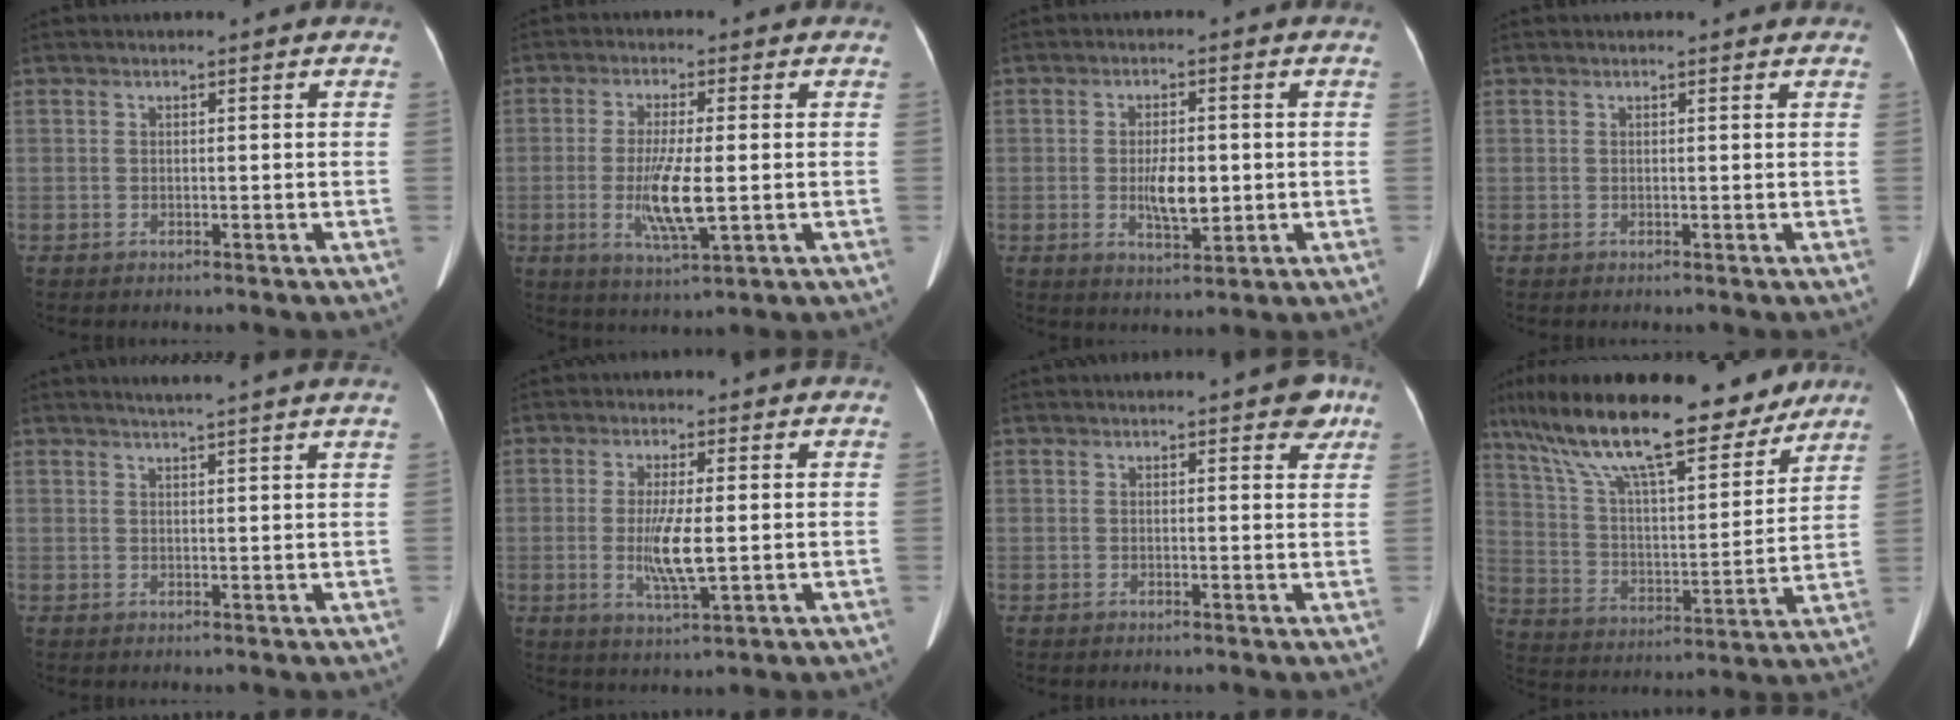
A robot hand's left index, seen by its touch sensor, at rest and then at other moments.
{"total": 7.5, "force": [-1.5, 1.1, 7.2], "torque": [-0.143, -0.036, -0.029]}
{"total": 5.0, "force": [-1.1, 1.9, 4.5], "torque": [-0.081, -0.024, -0.015]}
{"total": 2.7, "force": [2.5, 0.5, 0.7], "torque": [-0.007, -0.004, 0.018]}
{"total": 7.2, "force": [6.4, -1.0, 3.1], "torque": [-0.041, -0.002, 0.064]}
{"total": 6.0, "force": [-1.0, 0.8, 5.9], "torque": [-0.117, -0.031, -0.018]}
{"total": 3.7, "force": [2.3, 1.3, 2.5], "torque": [-0.014, -0.006, 0.020]}
{"total": 24.0, "force": [18.3, 6.2, 14.2], "torque": [-0.249, 0.011, 0.298]}